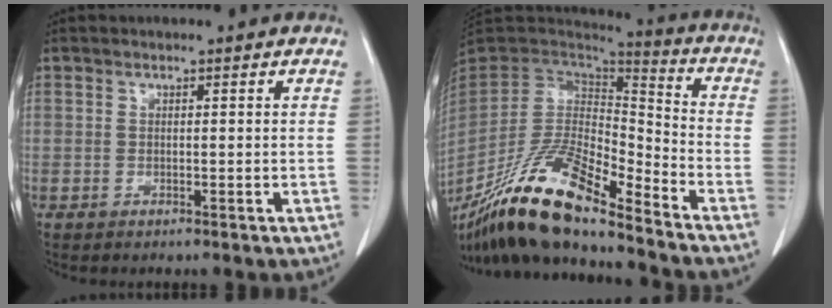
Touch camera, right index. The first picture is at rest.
{"total": 20.1, "force": [-15.4, 3.2, 12.4], "torque": [-0.257, -0.018, -0.291]}